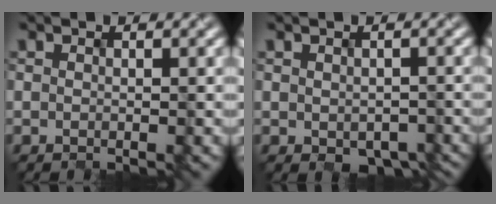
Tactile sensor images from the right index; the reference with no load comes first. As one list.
[{"total": 2.6, "force": [-1.3, 1.7, 1.6], "torque": [-0.023, -0.012, 0.001]}]